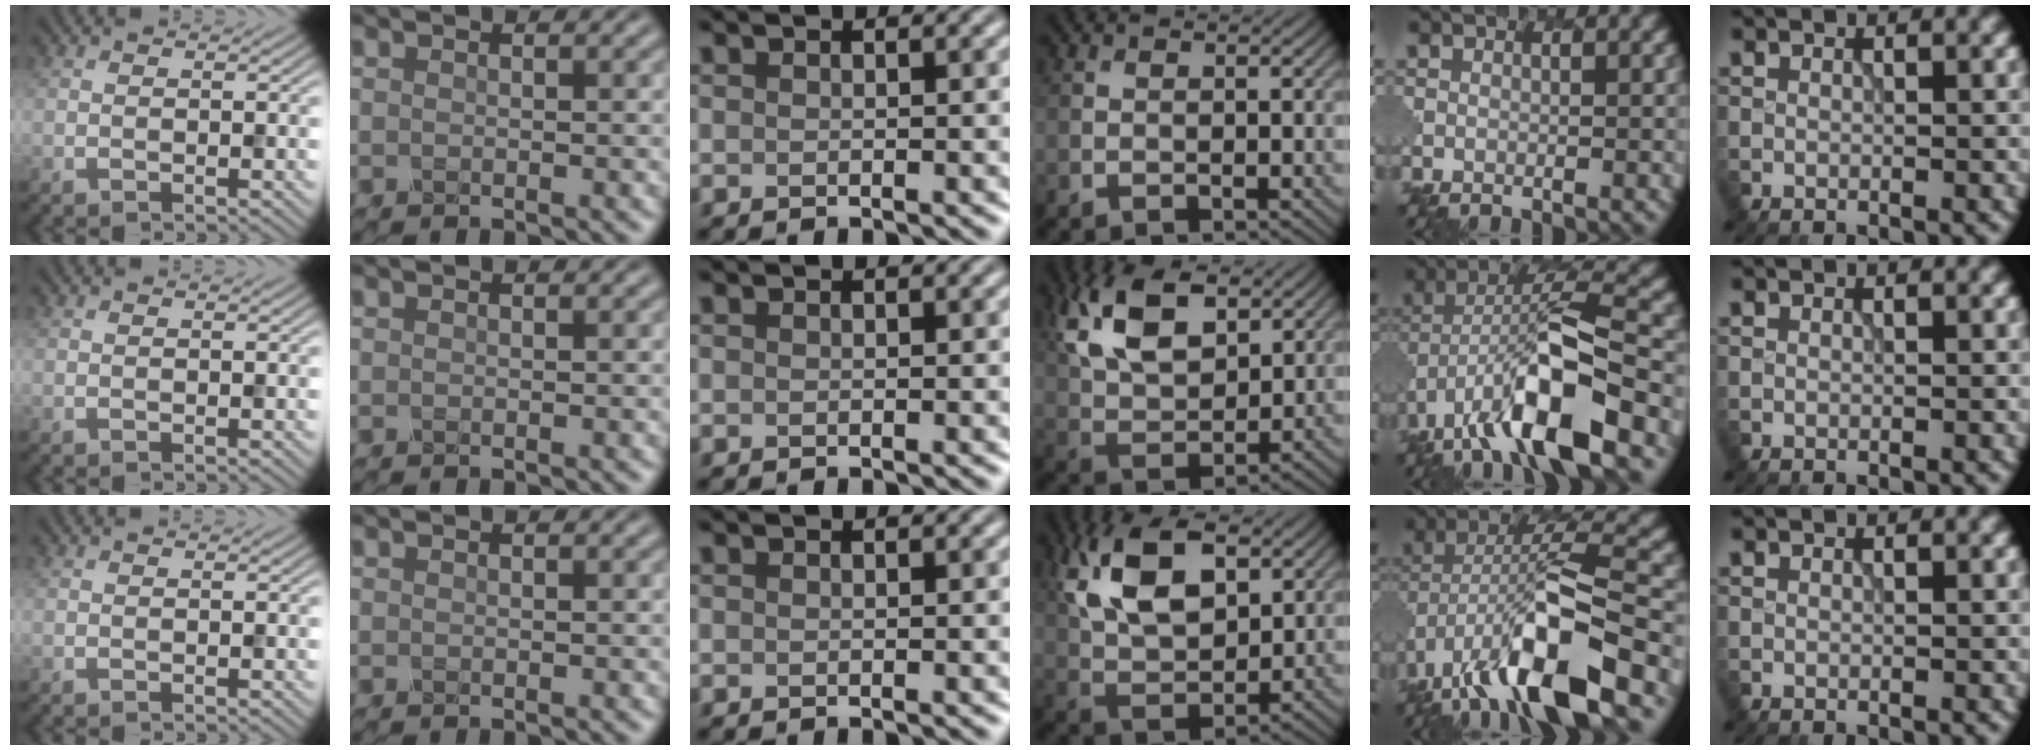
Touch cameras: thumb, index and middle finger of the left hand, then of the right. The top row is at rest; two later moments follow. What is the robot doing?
{"motion": "insert", "object": "pen bag"}